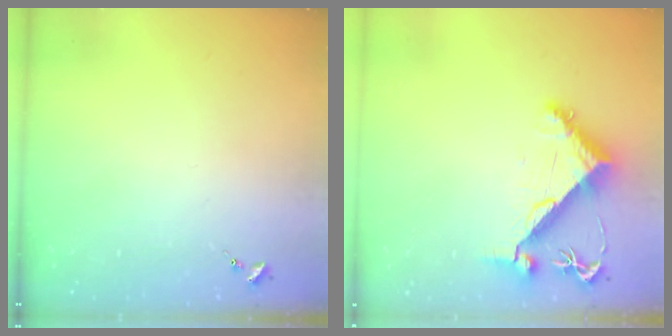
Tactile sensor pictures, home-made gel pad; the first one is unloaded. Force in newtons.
{"total": 7.9, "press": 7.8, "slide": 1.0}